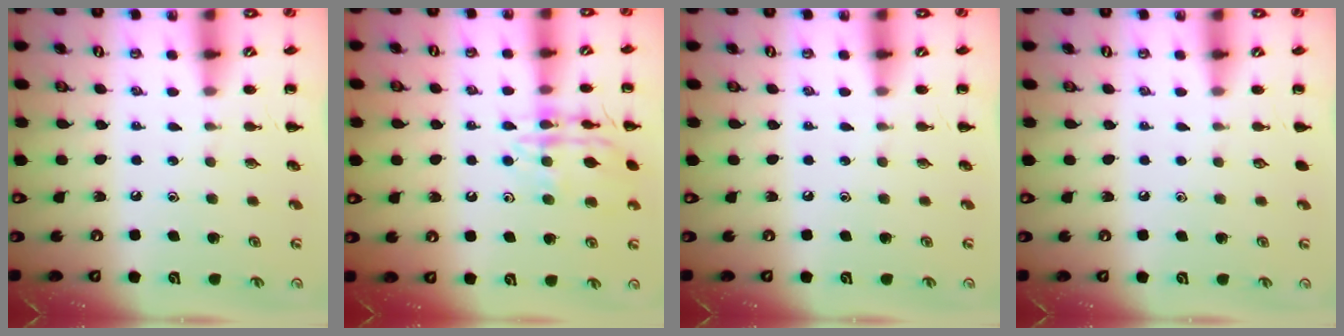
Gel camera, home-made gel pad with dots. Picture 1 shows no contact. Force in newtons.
{"total": 13.5, "press": 13.5, "slide": 0.9}
{"total": 0.0}
{"total": 0.0}